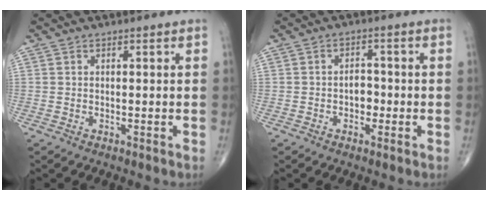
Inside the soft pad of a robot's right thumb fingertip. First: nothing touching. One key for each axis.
{"total": 3.3, "fx": -0.8, "fy": 2.2, "fz": 2.3, "tx": -0.019, "ty": 0.011, "tz": -0.016}